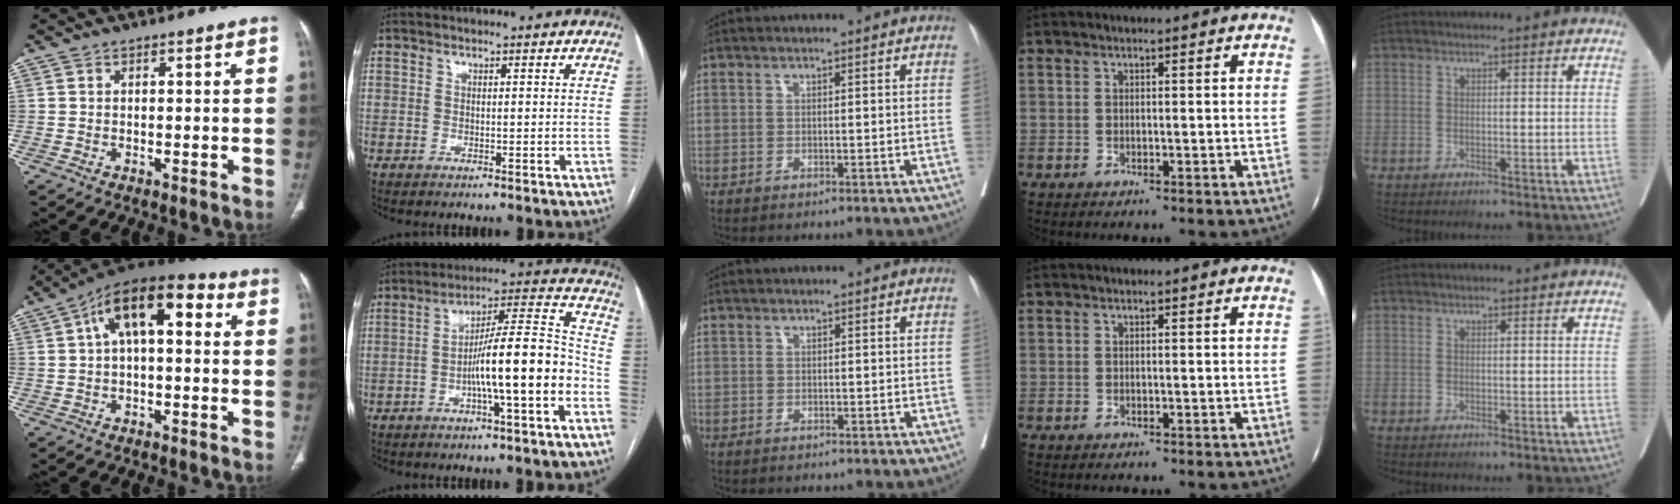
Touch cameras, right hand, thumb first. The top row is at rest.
{"thumb": {"total": 14.5, "force": [3.5, 6.9, 12.3], "torque": [-0.188, 0.037, 0.048]}, "index": {"total": 12.9, "force": [-4.2, 1.0, 12.2], "torque": [-0.195, 0.026, -0.065]}}